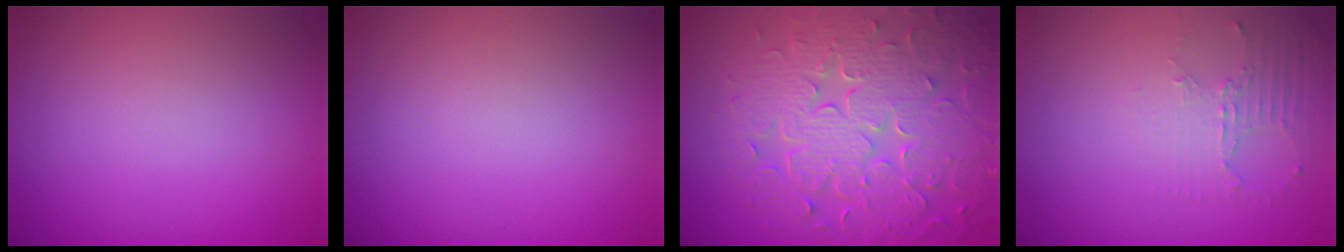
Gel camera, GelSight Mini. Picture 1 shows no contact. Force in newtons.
{"total": 0.0}
{"total": 9.0, "press": 6.5, "slide": 6.3}
{"total": 2.2, "press": 1.7, "slide": 1.5}